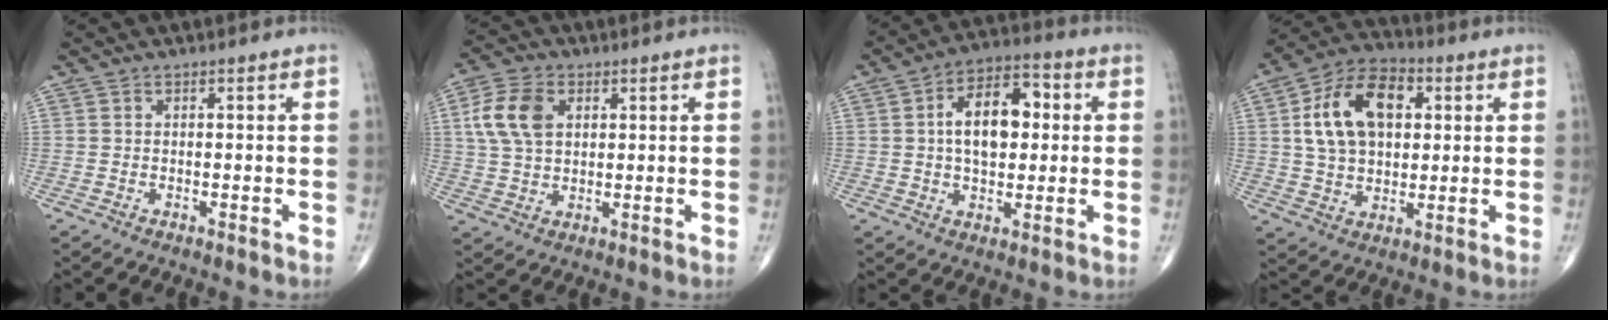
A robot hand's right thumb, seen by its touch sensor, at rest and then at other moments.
{"total": 9.4, "force": [2.5, 6.1, 6.6], "torque": [-0.130, 0.004, 0.048]}
{"total": 13.1, "force": [1.7, 7.7, 10.5], "torque": [-0.148, 0.020, 0.021]}
{"total": 16.0, "force": [3.8, 10.1, 11.7], "torque": [-0.189, 0.012, 0.064]}